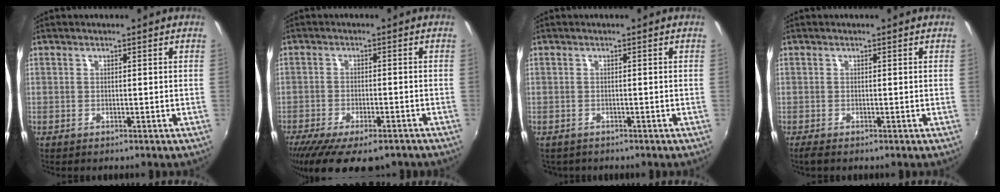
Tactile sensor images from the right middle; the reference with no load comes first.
{"total": 13.9, "force": [-10.5, 4.5, 8.0], "torque": [-0.168, -0.049, -0.163]}
{"total": 1.5, "force": [-1.1, 0.9, 0.3], "torque": [-0.012, -0.005, -0.015]}
{"total": 1.1, "force": [-0.8, 0.2, 0.7], "torque": [-0.016, -0.005, -0.015]}